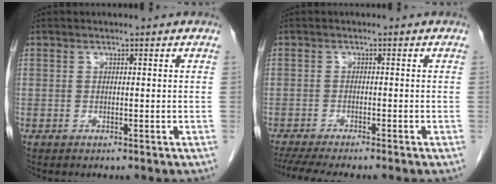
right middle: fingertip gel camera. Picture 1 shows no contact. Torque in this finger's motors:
{"motor_torque": [1.15, -0.99, 0.11, 0.08]}